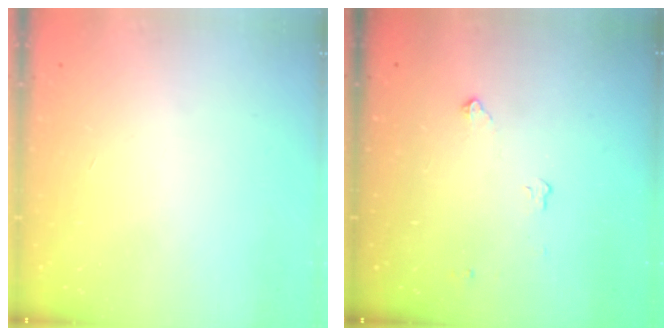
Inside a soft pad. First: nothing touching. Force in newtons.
{"total": 2.6, "press": 2.6, "slide": 0.4}